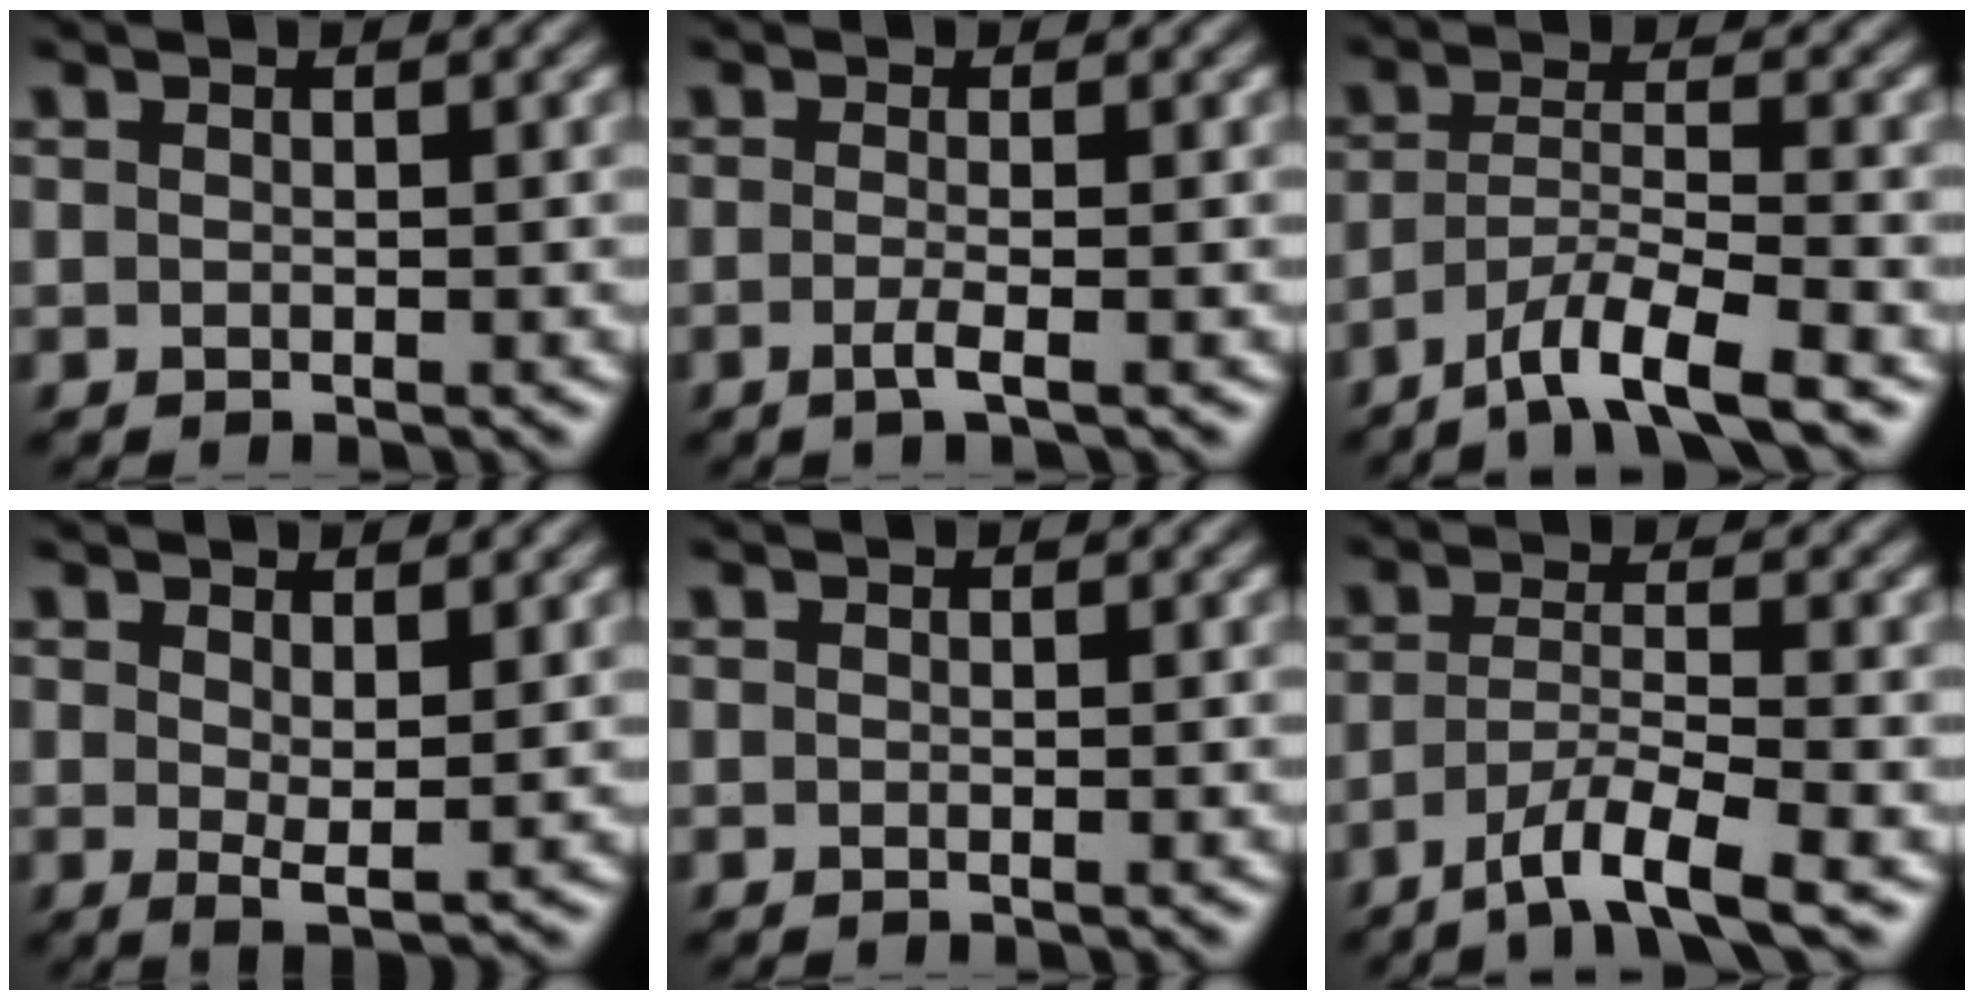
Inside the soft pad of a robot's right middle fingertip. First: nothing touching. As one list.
[{"total": 1.9, "force": [-0.6, 0.5, 1.7], "torque": [-0.028, -0.006, -0.017]}, {"total": 6.2, "force": [-4.4, 1.0, 4.2], "torque": [-0.065, 0.001, -0.083]}, {"total": 2.2, "force": [0.9, 0.6, 1.9], "torque": [-0.034, -0.010, 0.018]}, {"total": 0.0}, {"total": 5.2, "force": [-3.3, 0.8, 3.9], "torque": [-0.065, -0.001, -0.066]}]